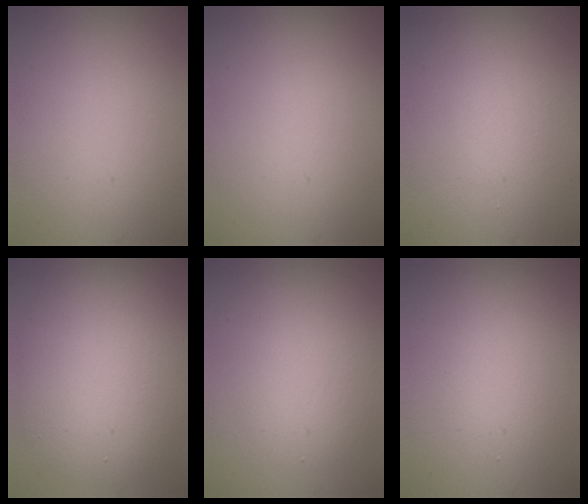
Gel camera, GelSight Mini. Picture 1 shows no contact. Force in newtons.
{"total": 0.0}
{"total": 1.2, "press": 1.2, "slide": 0.1}
{"total": 8.7, "press": 8.7, "slide": 0.5}
{"total": 2.0, "press": 2.0, "slide": 0.2}
{"total": 2.8, "press": 2.8, "slide": 0.2}